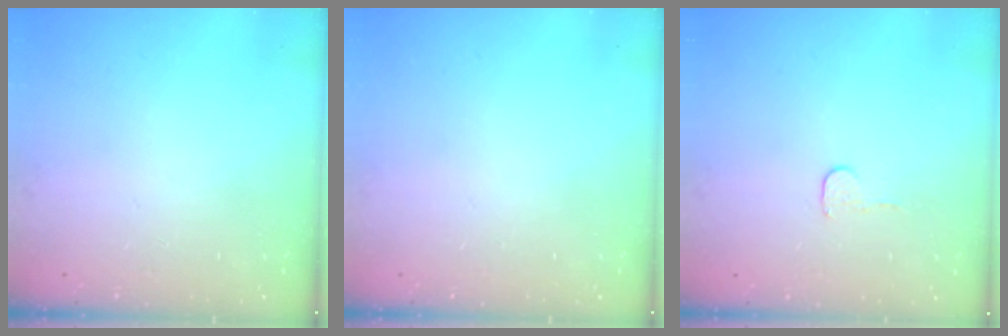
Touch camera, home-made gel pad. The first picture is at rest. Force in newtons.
{"total": 0.0}
{"total": 3.7, "press": 3.7, "slide": 0.3}